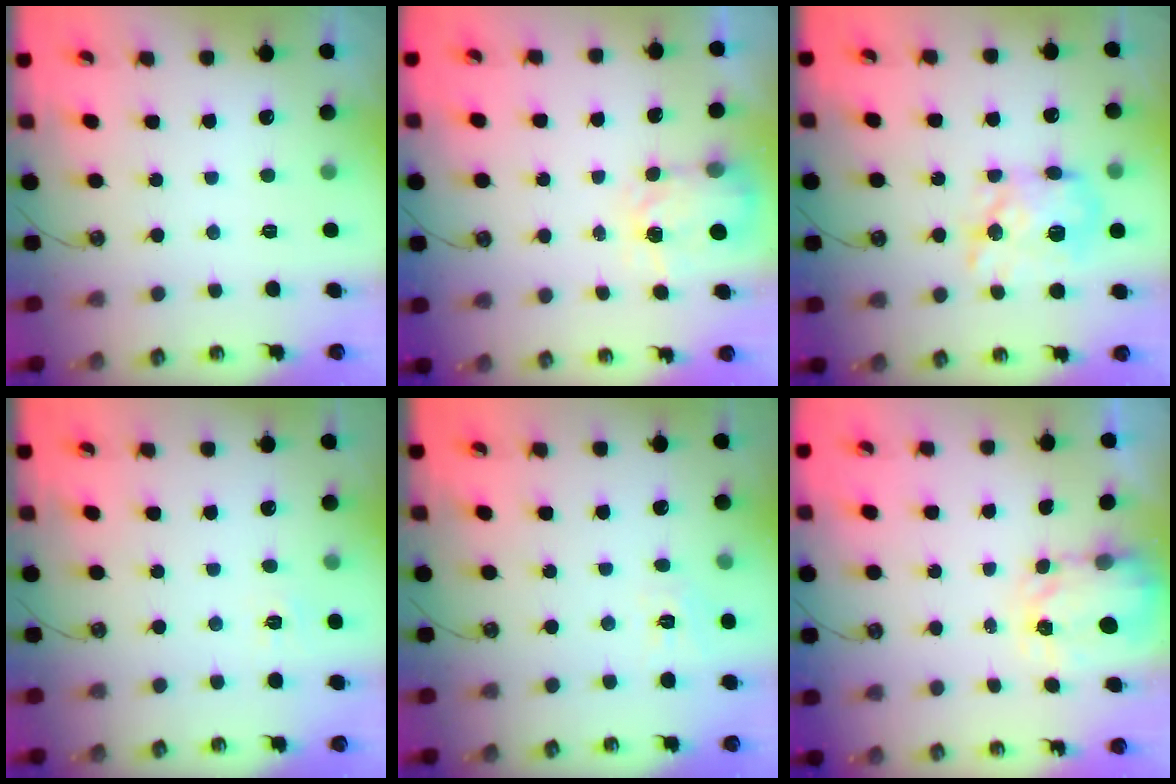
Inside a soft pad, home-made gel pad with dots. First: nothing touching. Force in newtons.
{"total": 4.0, "press": 3.9, "slide": 0.7}
{"total": 11.2, "press": 11.2, "slide": 0.4}
{"total": 4.1, "press": 4.0, "slide": 0.6}
{"total": 7.0, "press": 6.9, "slide": 0.8}
{"total": 3.3, "press": 3.3, "slide": 0.4}